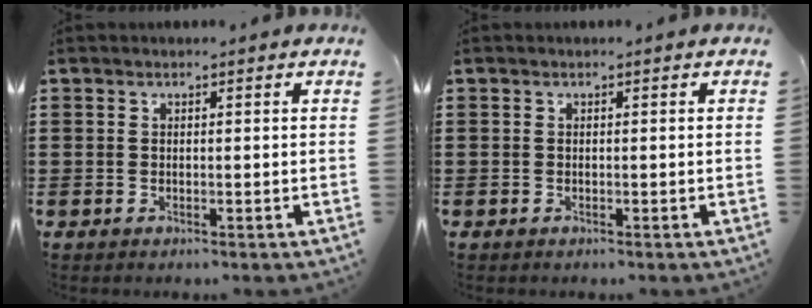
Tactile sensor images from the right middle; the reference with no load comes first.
{"total": 0.0}